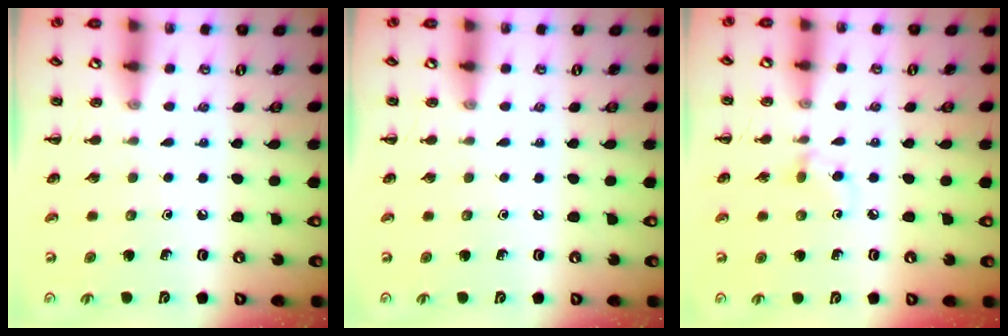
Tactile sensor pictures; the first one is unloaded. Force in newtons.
{"total": 0.0}
{"total": 4.8, "press": 4.4, "slide": 2.0}